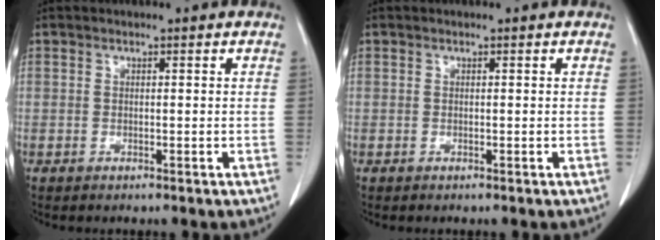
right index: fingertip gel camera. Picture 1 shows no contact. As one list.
[{"total": 0.0}]